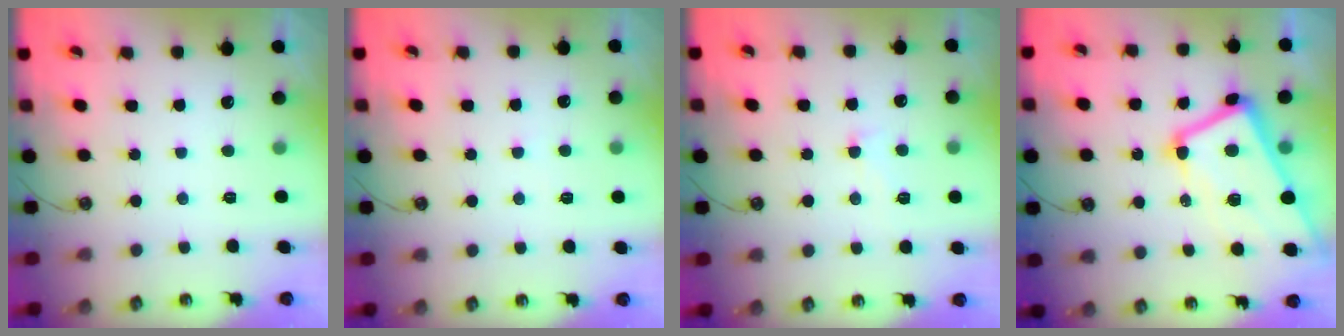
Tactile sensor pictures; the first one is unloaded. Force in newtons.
{"total": 2.3, "press": 2.3, "slide": 0.2}
{"total": 1.1, "press": 1.0, "slide": 0.6}
{"total": 12.0, "press": 11.9, "slide": 1.7}